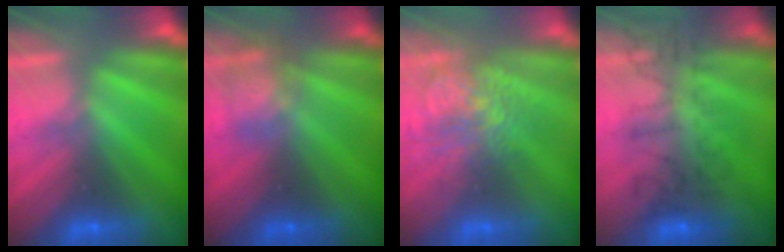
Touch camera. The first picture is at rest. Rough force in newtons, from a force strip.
{"total": 2.2}
{"total": 3.4}
{"total": 5.4}